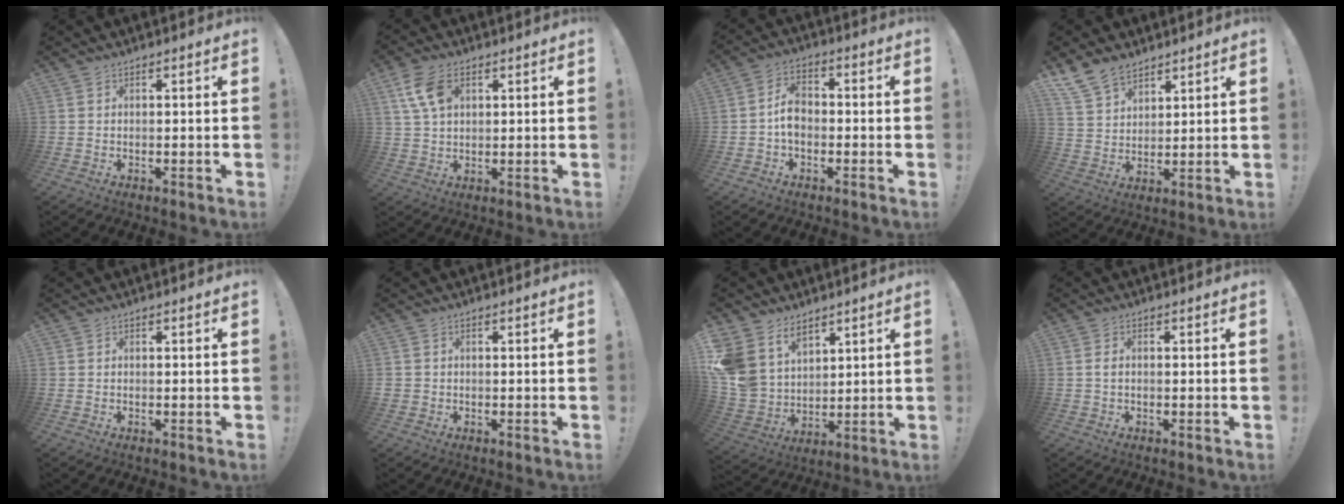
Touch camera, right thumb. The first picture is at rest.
{"total": 9.1, "force": [3.6, 5.7, 6.2], "torque": [-0.121, -0.003, 0.069]}
{"total": 6.6, "force": [-1.2, 4.8, 4.4], "torque": [-0.073, 0.014, -0.019]}
{"total": 10.2, "force": [7.9, 5.7, 3.0], "torque": [-0.065, -0.047, 0.159]}
{"total": 0.0}
{"total": 1.2, "force": [-0.2, 1.1, 0.2], "torque": [-0.008, 0.005, -0.003]}
{"total": 12.1, "force": [7.3, 8.8, 4.1], "torque": [-0.093, -0.054, 0.146]}
{"total": 1.3, "force": [-0.1, 0.6, 1.1], "torque": [-0.028, 0.006, 0.000]}